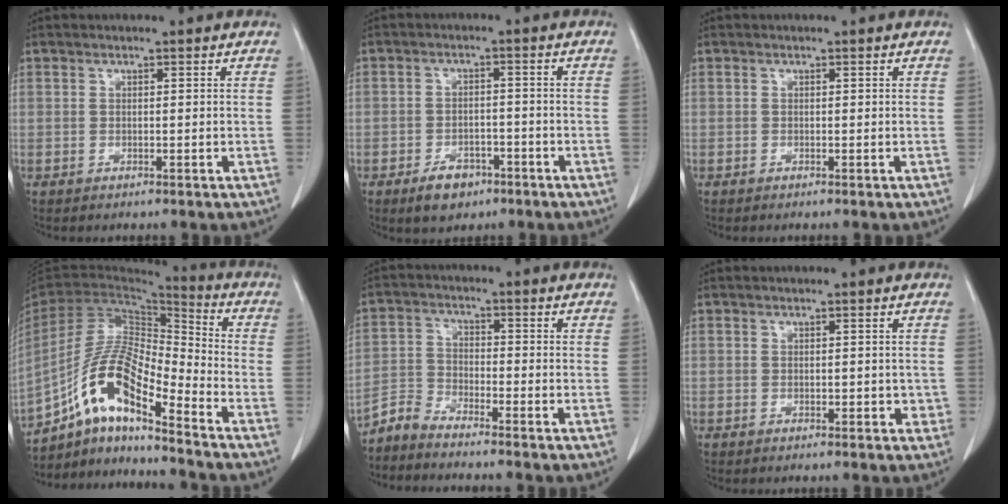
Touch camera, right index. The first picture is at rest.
{"total": 5.8, "force": [-3.6, 3.6, 2.9], "torque": [-0.047, 0.004, -0.051]}
{"total": 0.0}
{"total": 15.8, "force": [-9.4, 3.9, 12.1], "torque": [-0.246, 0.017, -0.171]}
{"total": 4.4, "force": [-4.3, 0.4, 0.7], "torque": [-0.019, -0.007, -0.088]}
{"total": 2.5, "force": [-0.3, 1.6, 2.0], "torque": [-0.026, 0.007, 0.000]}